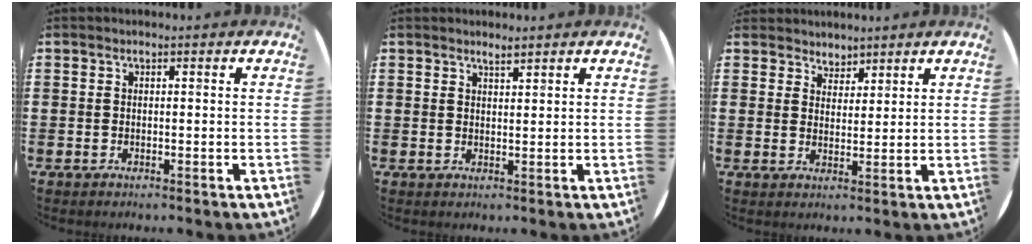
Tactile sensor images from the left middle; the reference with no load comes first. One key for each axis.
{"total": 1.6, "fx": 1.6, "fy": 0.1, "fz": 0.3, "tx": -0.006, "ty": 0.001, "tz": 0.029}
{"total": 3.1, "fx": 2.9, "fy": 1.1, "fz": -0.4, "tx": 0.000, "ty": -0.004, "tz": 0.055}